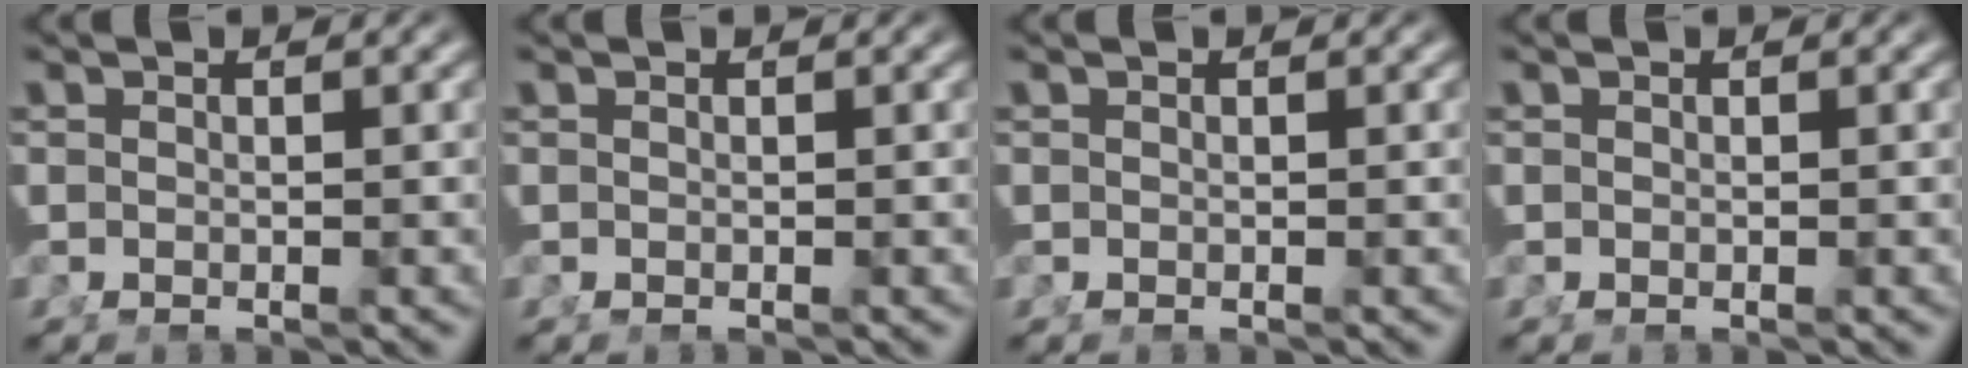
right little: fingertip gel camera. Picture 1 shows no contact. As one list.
[{"total": 0.0}, {"total": 0.0}, {"total": 0.0}]